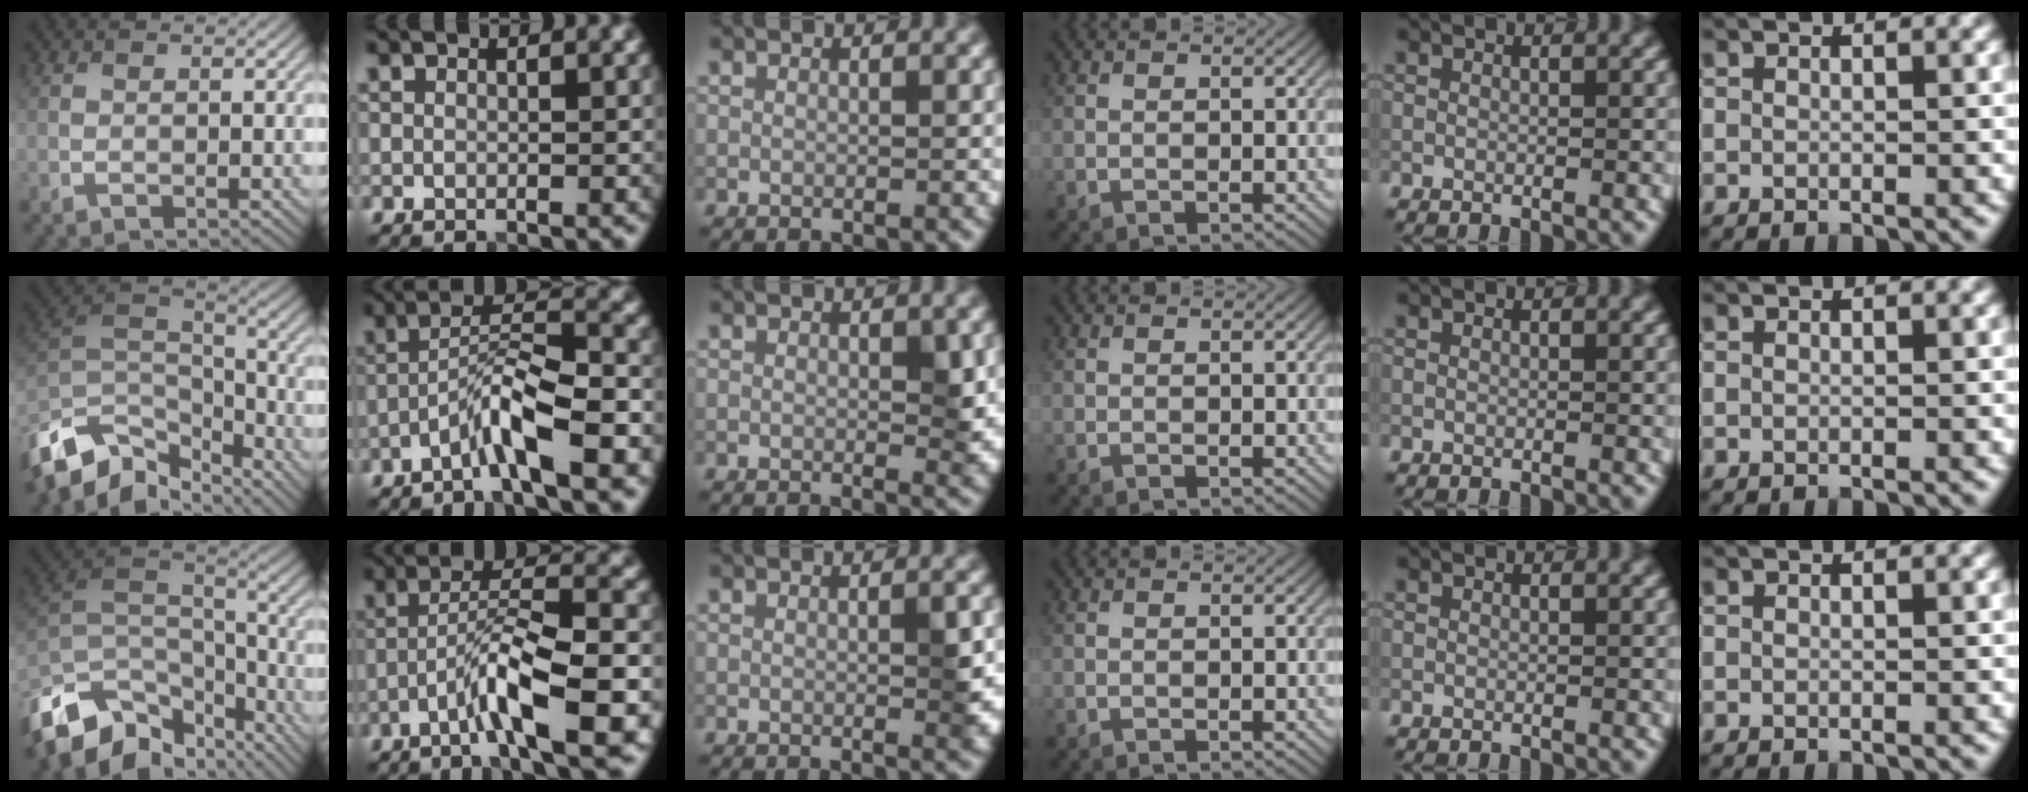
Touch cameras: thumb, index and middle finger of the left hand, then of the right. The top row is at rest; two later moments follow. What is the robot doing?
{"motion": "lift_and_place", "object": "calculator"}